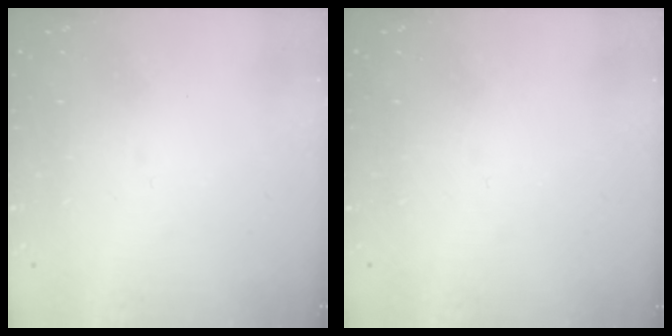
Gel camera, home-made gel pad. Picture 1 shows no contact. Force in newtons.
{"total": 0.0}